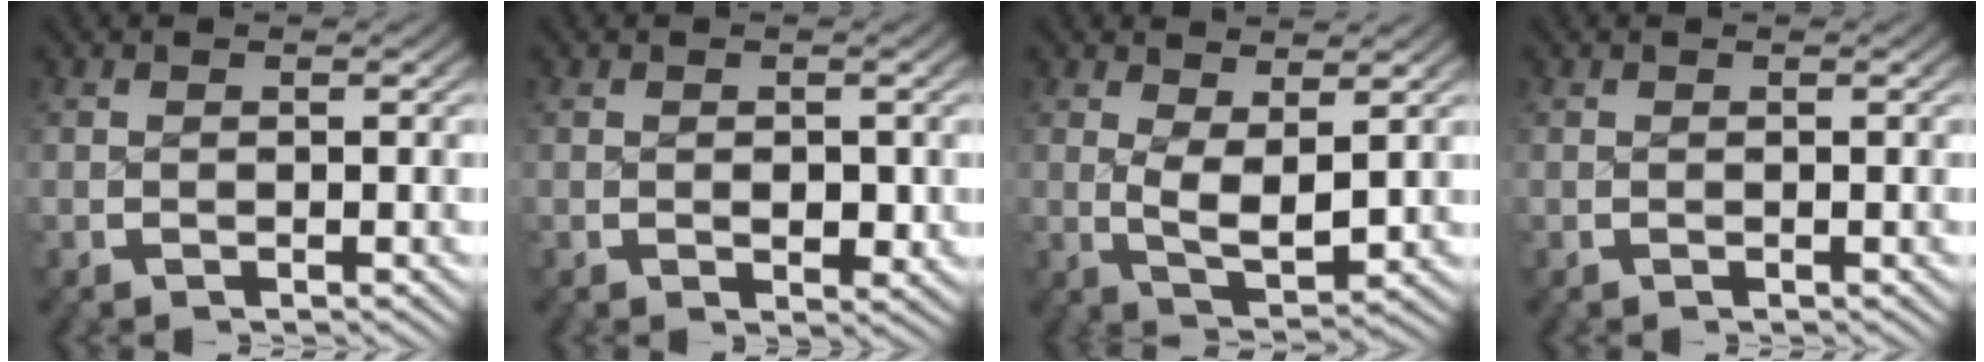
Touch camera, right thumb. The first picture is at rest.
{"total": 1.7, "force": [0.1, 1.2, 1.3], "torque": [-0.019, -0.009, 0.006]}
{"total": 4.5, "force": [1.0, 2.5, 3.7], "torque": [-0.073, -0.020, 0.024]}
{"total": 0.0}